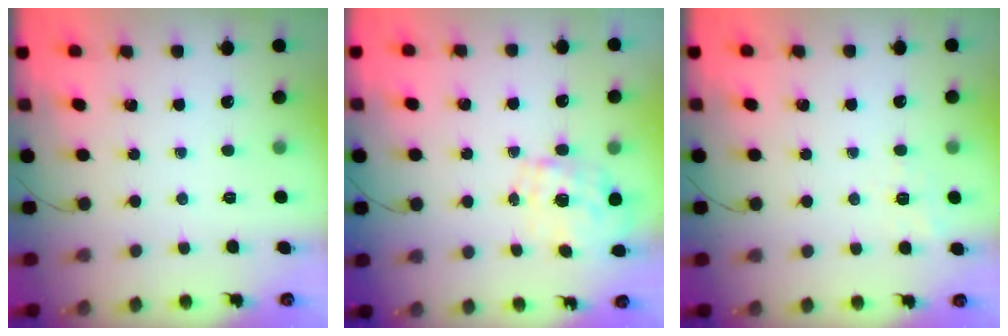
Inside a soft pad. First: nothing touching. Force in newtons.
{"total": 1.7, "press": 1.5, "slide": 0.7}
{"total": 1.6, "press": 0.2, "slide": 1.6}